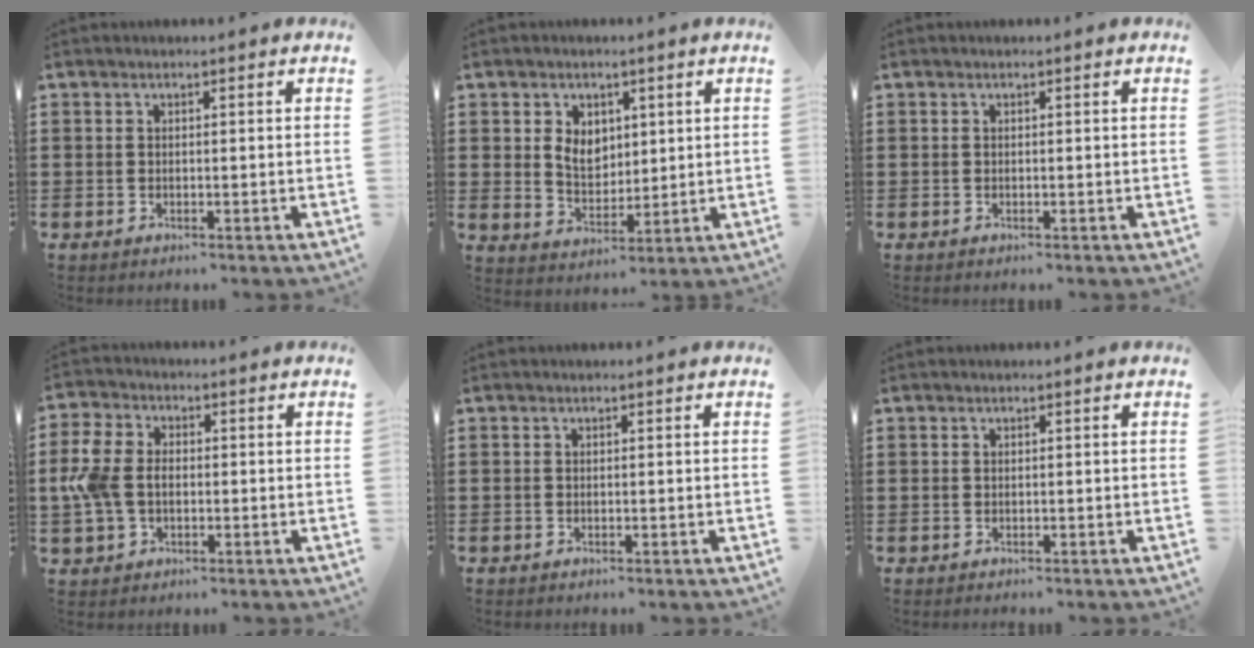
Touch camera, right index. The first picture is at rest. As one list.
[{"total": 4.7, "force": [1.6, 3.5, 2.6], "torque": [-0.055, 0.007, 0.028]}, {"total": 0.0}, {"total": 6.1, "force": [-0.6, 4.4, 4.2], "torque": [-0.125, -0.001, -0.024]}, {"total": 0.0}, {"total": 0.0}]